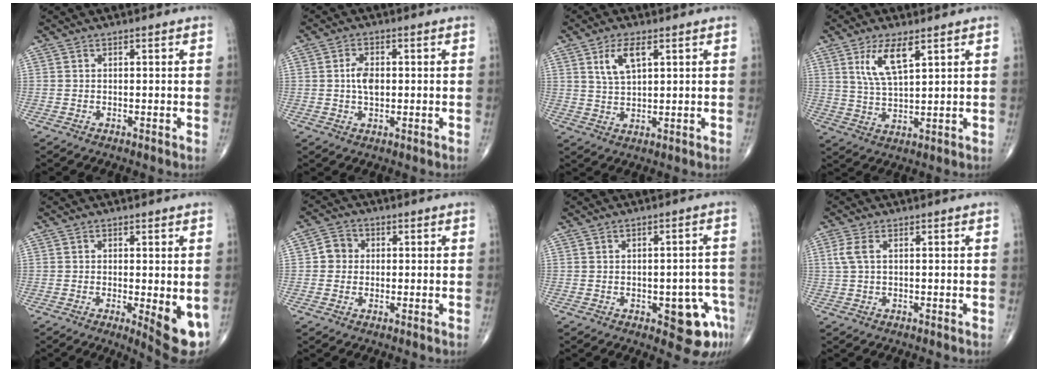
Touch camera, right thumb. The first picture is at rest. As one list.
[{"total": 4.1, "force": [0.1, 2.4, 3.3], "torque": [-0.060, 0.003, -0.001]}, {"total": 5.8, "force": [2.6, 2.5, 4.6], "torque": [-0.087, -0.008, 0.054]}, {"total": 7.7, "force": [3.8, 2.5, 6.3], "torque": [-0.121, -0.018, 0.081]}, {"total": 7.8, "force": [-1.5, 2.2, 7.3], "torque": [-0.093, -0.019, -0.018]}, {"total": 3.8, "force": [0.1, 3.5, 1.3], "torque": [-0.003, 0.008, -0.007]}, {"total": 8.3, "force": [-3.5, 3.5, 6.7], "torque": [-0.050, 0.018, -0.035]}, {"total": 2.8, "force": [0.6, 1.2, 2.5], "torque": [-0.074, 0.012, 0.016]}]